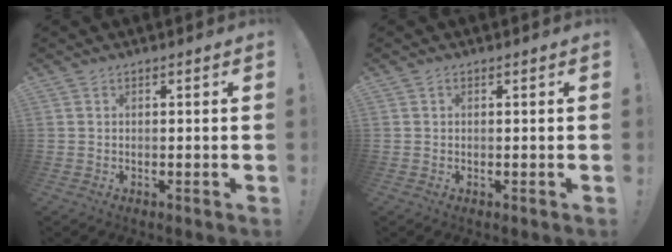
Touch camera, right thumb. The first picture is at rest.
{"total": 0.0}